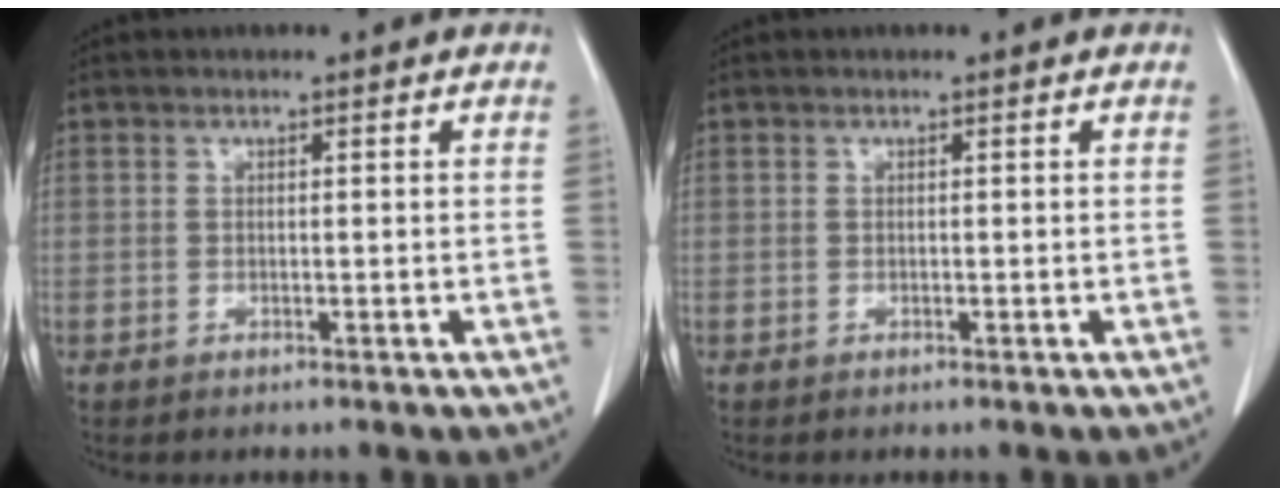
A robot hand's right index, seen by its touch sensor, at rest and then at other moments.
{"total": 0.0}